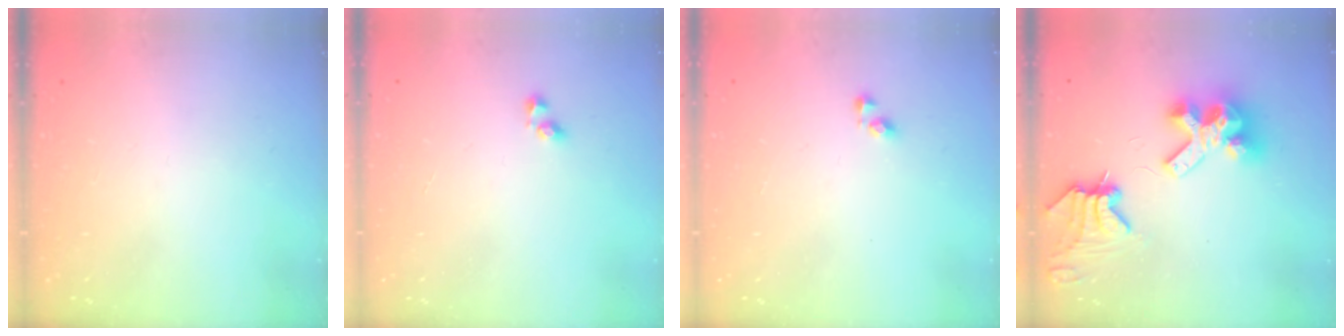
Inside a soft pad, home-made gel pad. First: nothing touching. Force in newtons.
{"total": 2.2, "press": 1.9, "slide": 1.1}
{"total": 3.7, "press": 3.7, "slide": 0.5}
{"total": 11.6, "press": 11.5, "slide": 0.9}